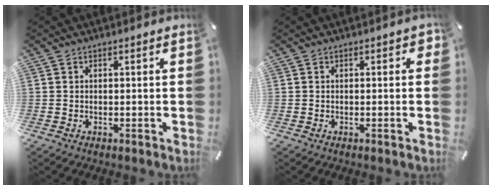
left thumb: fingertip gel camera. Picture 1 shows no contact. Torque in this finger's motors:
{"motor_torque": [-0.04, -0.01, -0.04, -0.02, -0.01]}